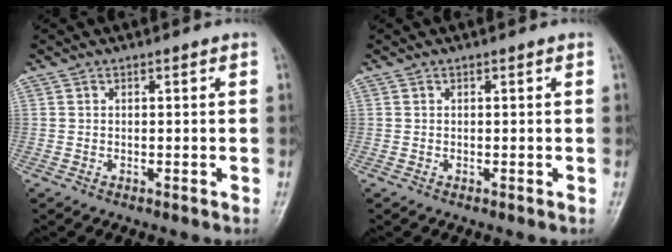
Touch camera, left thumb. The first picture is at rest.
{"total": 0.0}